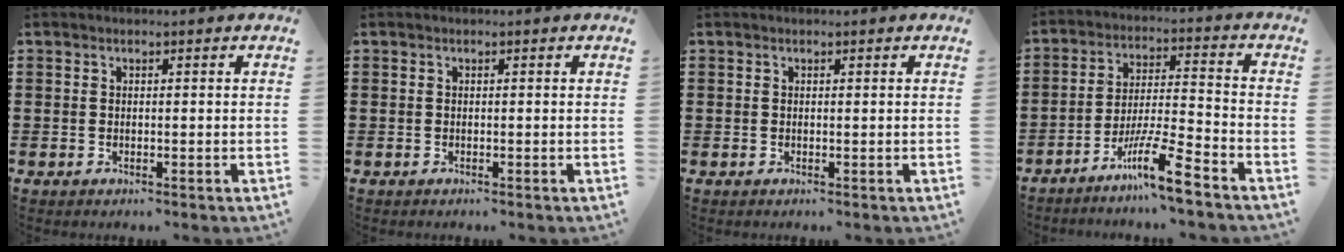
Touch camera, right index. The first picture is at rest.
{"total": 0.0}
{"total": 0.0}
{"total": 9.7, "force": [-6.9, 0.5, 6.8], "torque": [-0.128, 0.002, -0.132]}